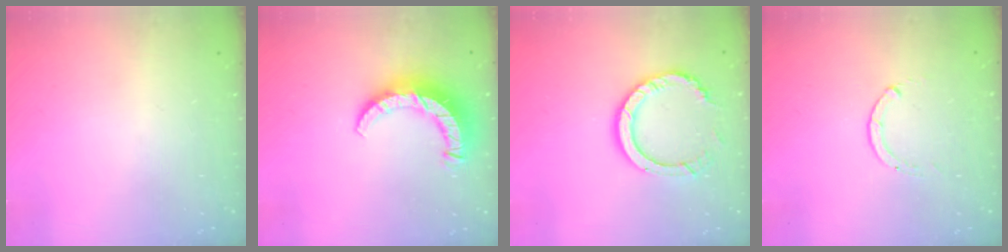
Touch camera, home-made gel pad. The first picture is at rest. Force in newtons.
{"total": 9.9, "press": 9.8, "slide": 0.9}
{"total": 10.1, "press": 10.1, "slide": 0.9}
{"total": 0.0}